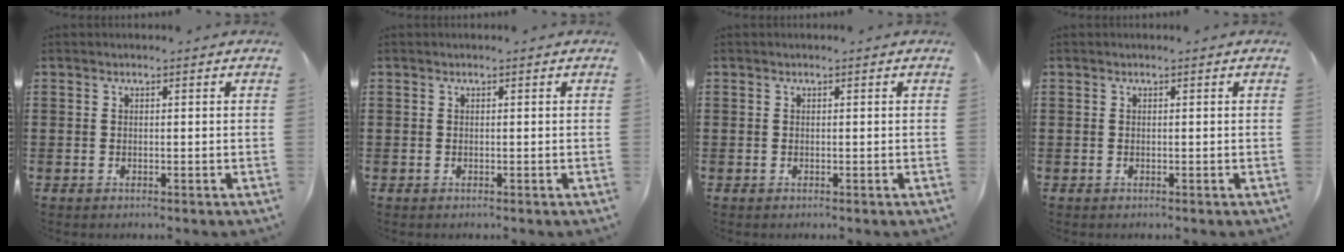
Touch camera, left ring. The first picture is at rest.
{"total": 0.0}
{"total": 0.0}
{"total": 0.0}